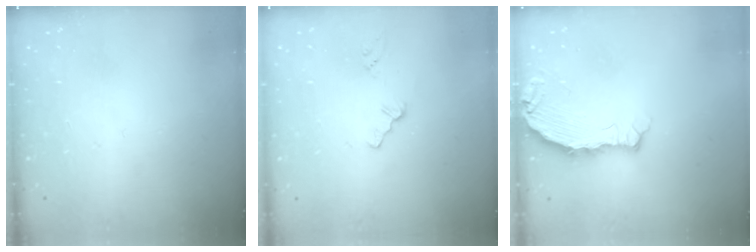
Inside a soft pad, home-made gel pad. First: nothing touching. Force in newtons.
{"total": 0.0}
{"total": 6.5, "press": 5.3, "slide": 3.8}